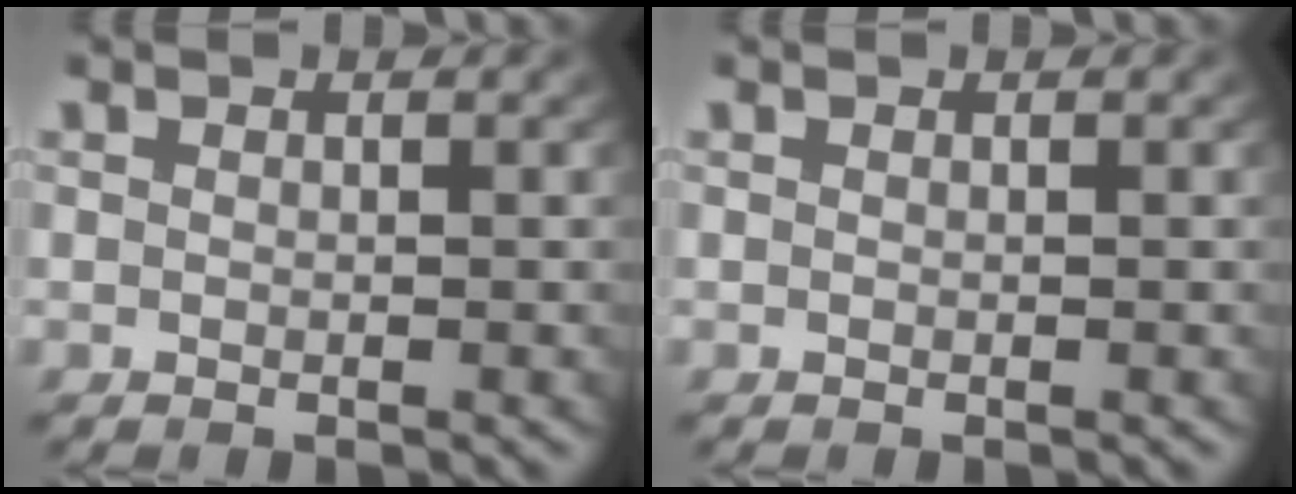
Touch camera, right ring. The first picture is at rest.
{"total": 0.0}